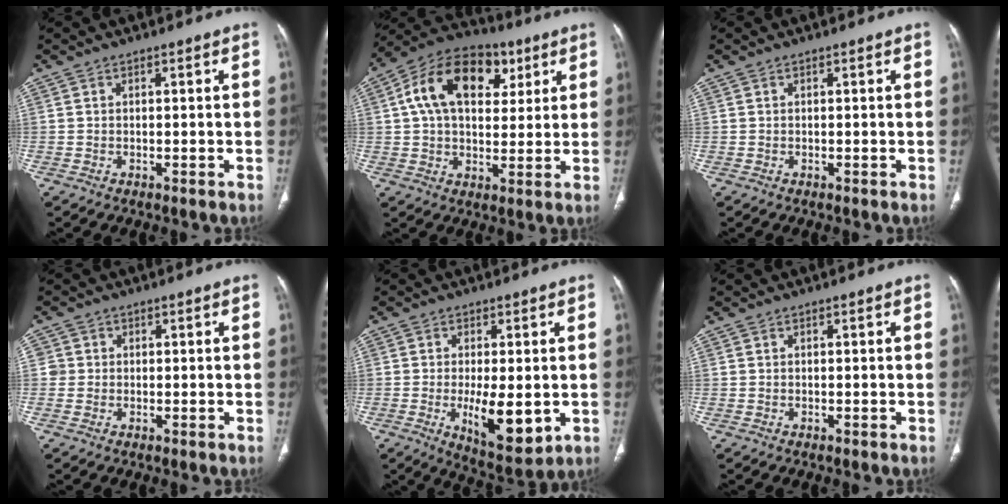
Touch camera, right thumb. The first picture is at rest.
{"total": 18.2, "force": [5.9, 11.7, 12.6], "torque": [-0.188, 0.009, 0.088]}
{"total": 0.0}
{"total": 1.8, "force": [0.1, 1.8, 0.1], "torque": [0.012, 0.006, -0.001]}
{"total": 10.8, "force": [-1.8, 4.3, 9.7], "torque": [-0.141, -0.024, -0.017]}
{"total": 0.0}